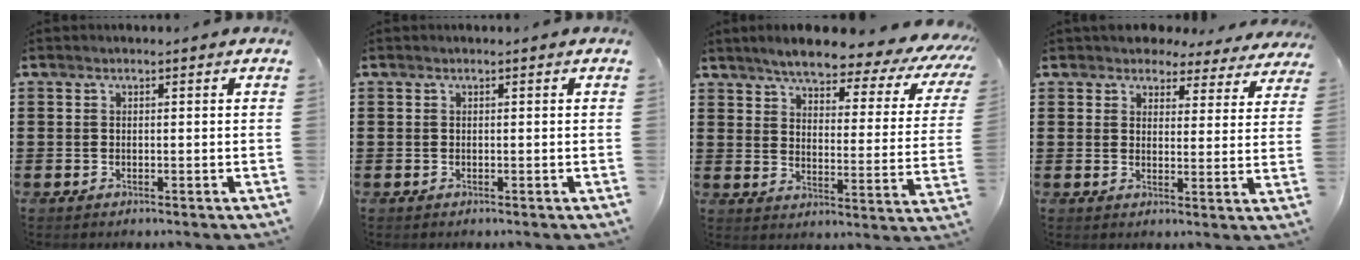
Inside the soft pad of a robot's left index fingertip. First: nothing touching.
{"total": 0.0}
{"total": 6.1, "force": [5.3, 0.7, 2.9], "torque": [-0.068, -0.040, 0.084]}
{"total": 4.0, "force": [3.8, 1.2, 0.4], "torque": [-0.023, -0.016, 0.065]}